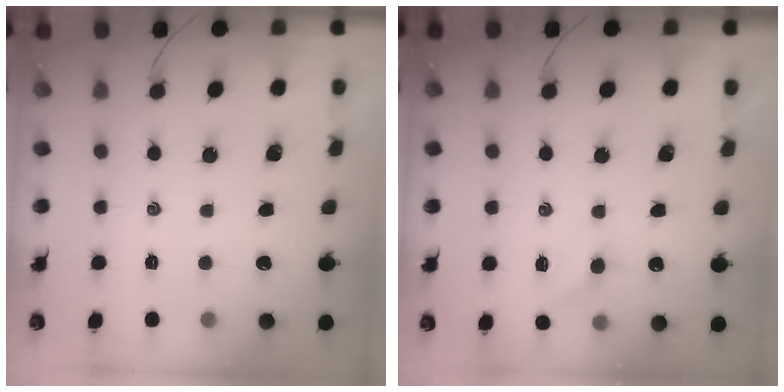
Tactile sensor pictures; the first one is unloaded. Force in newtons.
{"total": 5.3, "press": 5.1, "slide": 1.6}